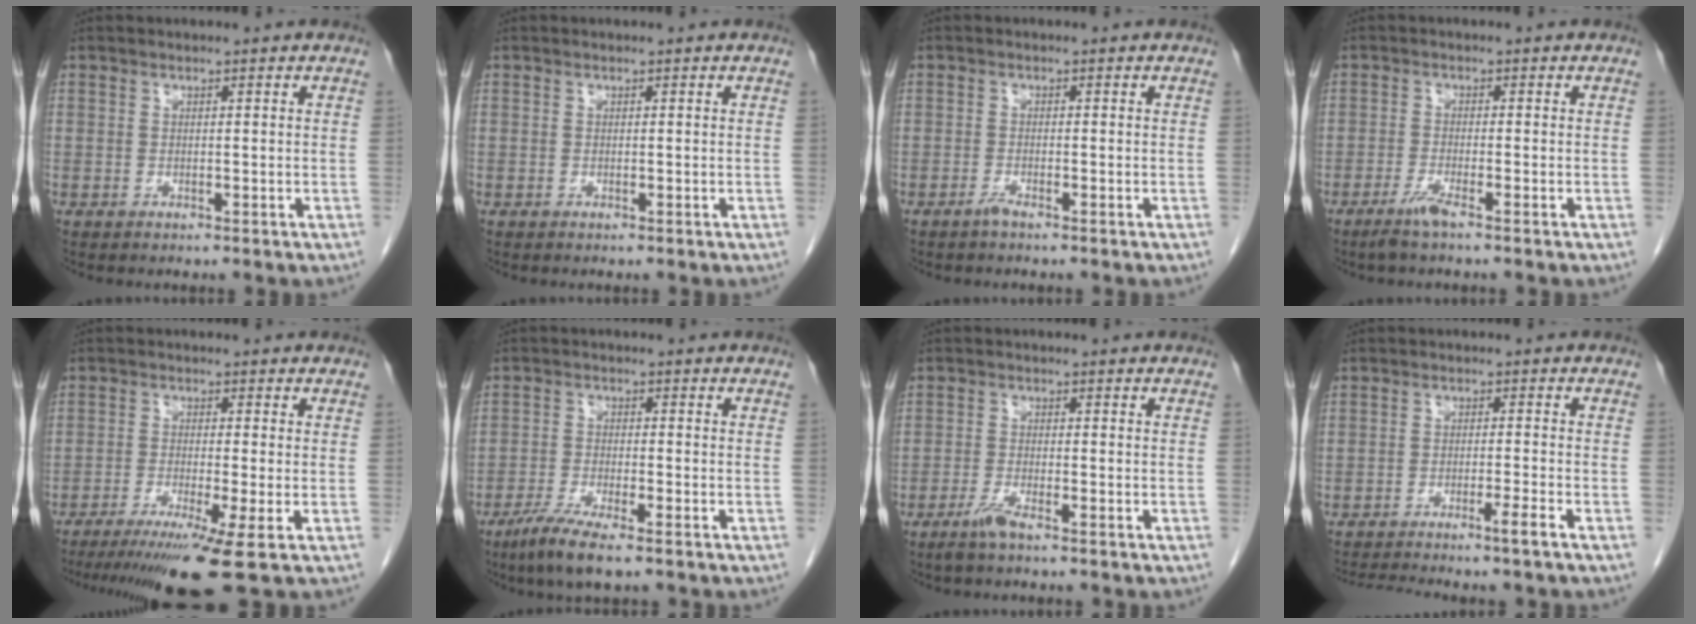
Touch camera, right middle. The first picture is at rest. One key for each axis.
{"total": 0.0}
{"total": 1.1, "fx": -0.9, "fy": -0.1, "fz": 0.6, "tx": -0.014, "ty": -0.001, "tz": -0.017}
{"total": 2.6, "fx": -1.9, "fy": -0.3, "fz": 1.8, "tx": -0.043, "ty": -0.007, "tz": -0.041}
{"total": 9.9, "fx": -6.6, "fy": -1.3, "fz": 7.3, "tx": -0.111, "ty": -0.028, "tz": -0.103}
{"total": 6.4, "fx": -4.4, "fy": 0.6, "fz": 4.6, "tx": -0.089, "ty": -0.017, "tz": -0.078}
{"total": 2.7, "fx": -2.0, "fy": -0.1, "fz": 1.8, "tx": -0.046, "ty": -0.006, "tz": -0.043}
{"total": 6.7, "fx": -5.4, "fy": -1.6, "fz": 3.7, "tx": -0.055, "ty": -0.009, "tz": -0.089}